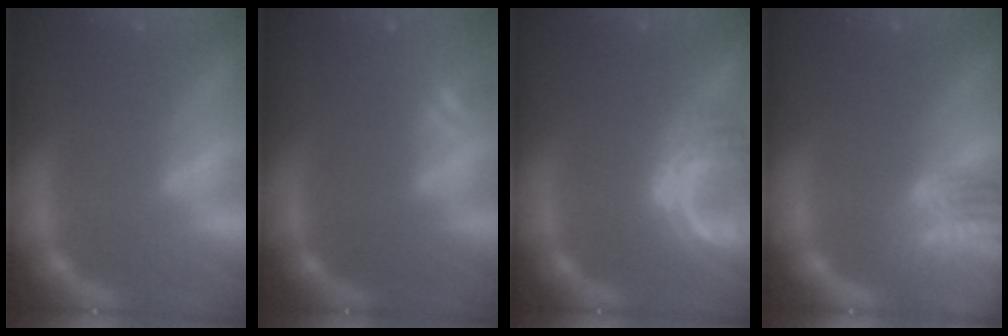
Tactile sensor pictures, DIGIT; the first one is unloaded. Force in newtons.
{"total": 1.9}
{"total": 5.5}
{"total": 8.5}